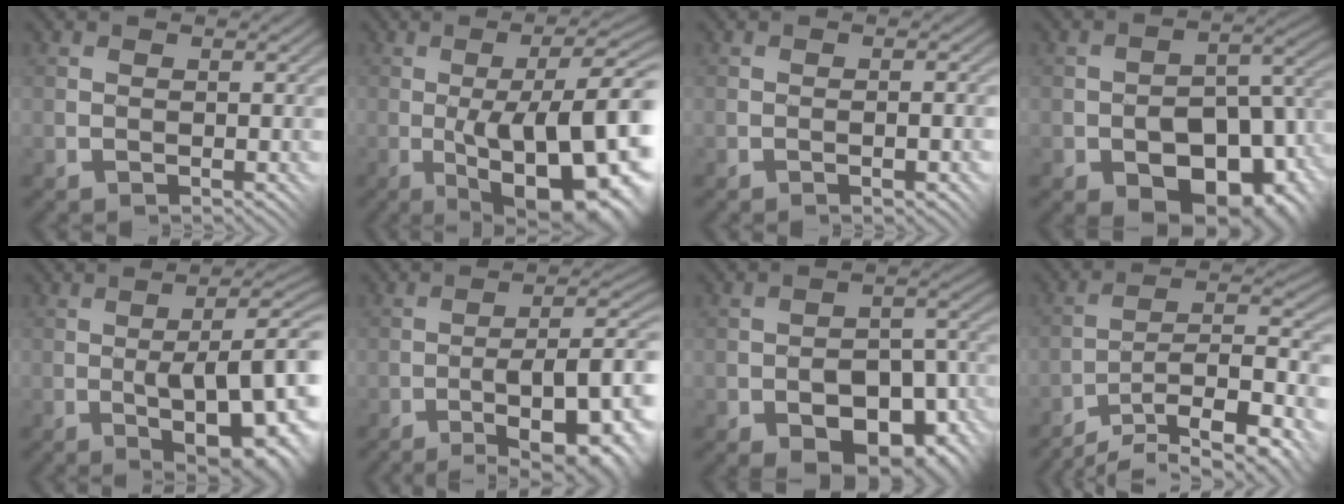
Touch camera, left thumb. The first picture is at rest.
{"total": 16.0, "force": [-2.8, 4.9, 15.0], "torque": [-0.182, 0.012, -0.038]}
{"total": 2.3, "force": [-1.1, 0.6, 1.9], "torque": [-0.021, 0.011, -0.008]}
{"total": 14.7, "force": [-6.1, 8.4, 10.3], "torque": [-0.144, -0.023, -0.083]}
{"total": 13.1, "force": [-2.3, 4.4, 12.2], "torque": [-0.158, 0.010, -0.026]}
{"total": 13.9, "force": [-6.4, 4.1, 11.6], "torque": [-0.160, 0.008, -0.089]}
{"total": 12.4, "force": [-6.1, 6.6, 8.5], "torque": [-0.117, -0.018, -0.093]}
{"total": 13.7, "force": [-10.1, 3.1, 8.7], "torque": [-0.144, 0.001, -0.158]}